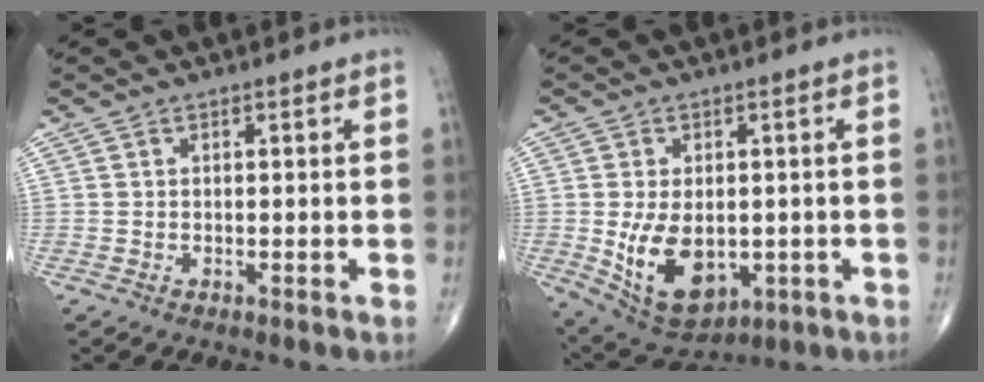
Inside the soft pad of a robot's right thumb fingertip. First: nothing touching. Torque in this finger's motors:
{"motor_torque": [-0.21, 1.09, 0.76, 0.74, 0.31]}